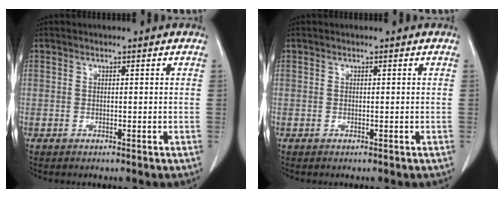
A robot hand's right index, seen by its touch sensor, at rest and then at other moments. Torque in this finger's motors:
{"motor_torque": [0.00, 0.00, 0.00, 0.00]}